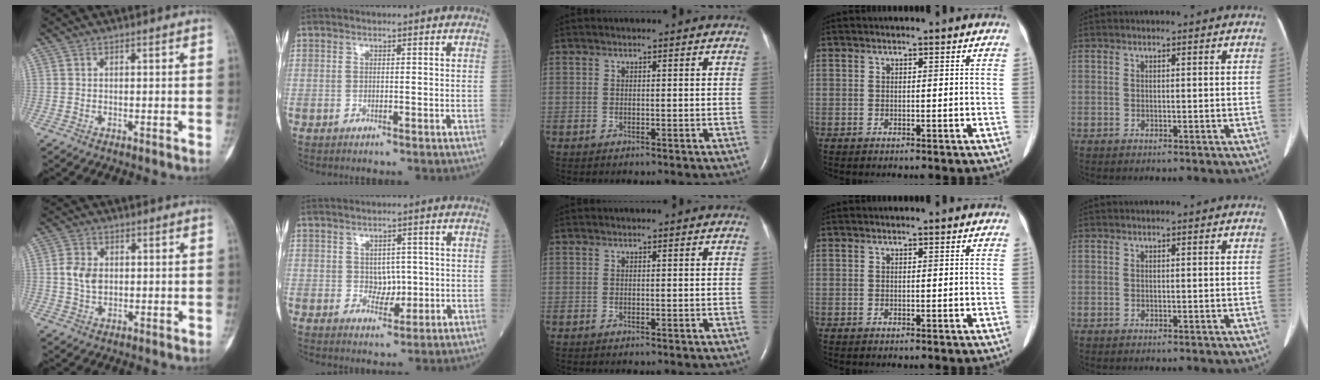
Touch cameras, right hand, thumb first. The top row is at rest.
{"thumb": {"total": 5.3, "force": [0.5, 3.9, 3.6], "torque": [-0.059, 0.002, 0.008]}, "index": {"total": 3.3, "force": [-0.1, 2.3, 2.4], "torque": [-0.028, 0.002, 0.003]}}